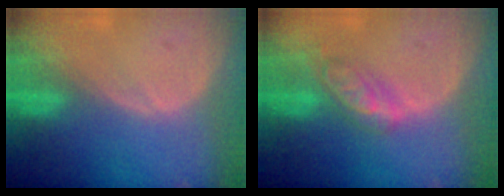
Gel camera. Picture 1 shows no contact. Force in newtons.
{"total": 5.8, "press": 5.0, "slide": 2.9}